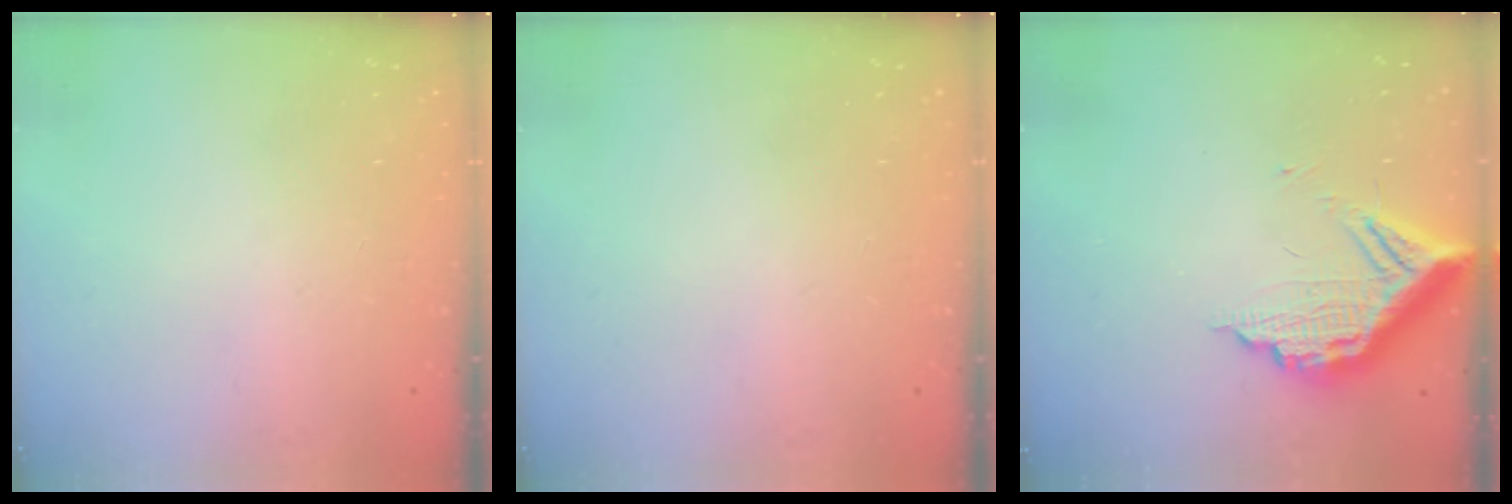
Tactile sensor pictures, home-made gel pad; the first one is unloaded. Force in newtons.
{"total": 0.0}
{"total": 12.0, "press": 12.0, "slide": 1.1}